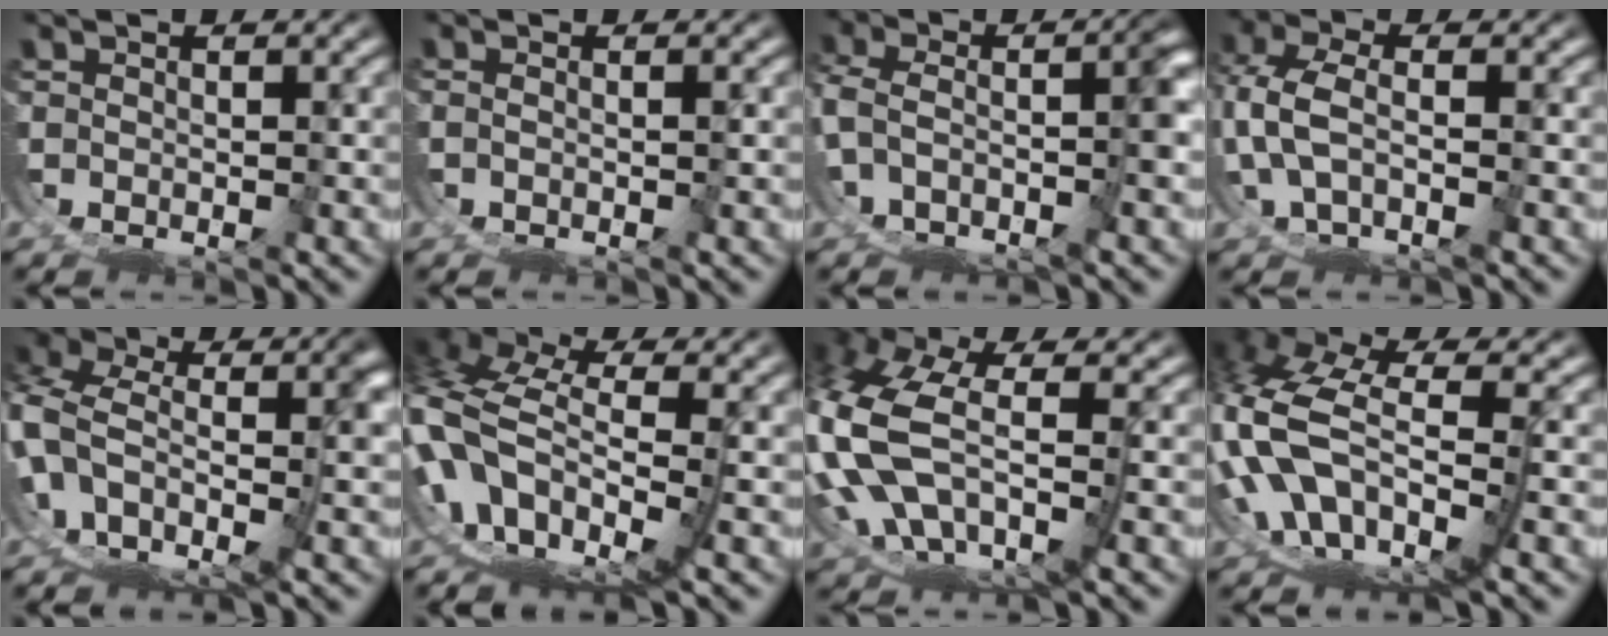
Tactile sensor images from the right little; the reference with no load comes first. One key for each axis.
{"total": 0.9, "fx": -0.3, "fy": 0.2, "fz": 0.8, "tx": -0.011, "ty": -0.001, "tz": -0.004}
{"total": 7.7, "fx": -2.3, "fy": 5.0, "fz": 5.4, "tx": -0.094, "ty": -0.028, "tz": -0.027}
{"total": 5.3, "fx": -0.1, "fy": 3.9, "fz": 3.5, "tx": -0.099, "ty": -0.019, "tz": 0.006}
{"total": 10.4, "fx": -1.8, "fy": 8.1, "fz": 6.3, "tx": -0.142, "ty": -0.044, "tz": -0.020}
{"total": 11.4, "fx": 0.5, "fy": 8.0, "fz": 8.1, "tx": -0.190, "ty": -0.033, "tz": 0.017}
{"total": 9.9, "fx": 0.4, "fy": 7.1, "fz": 6.8, "tx": -0.205, "ty": -0.036, "tz": 0.028}
{"total": 11.1, "fx": 0.5, "fy": 8.0, "fz": 7.7, "tx": -0.202, "ty": -0.035, "tz": 0.021}